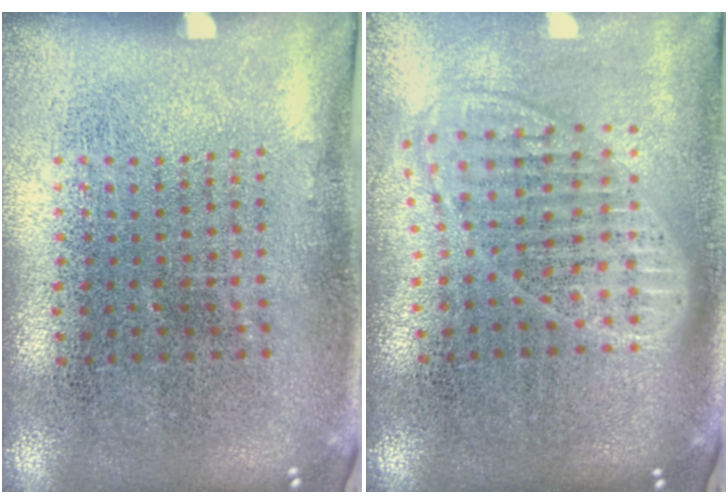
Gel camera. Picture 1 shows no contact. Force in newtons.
{"total": 1.8, "press": 1.4, "slide": 1.0}